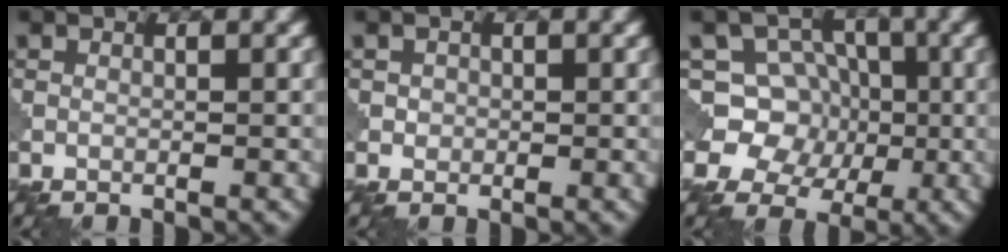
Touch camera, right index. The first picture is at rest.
{"total": 0.8, "force": [0.2, 0.8, 0.1], "torque": [0.004, -0.002, 0.004]}
{"total": 7.4, "force": [0.1, 6.8, 2.8], "torque": [-0.030, 0.028, -0.030]}